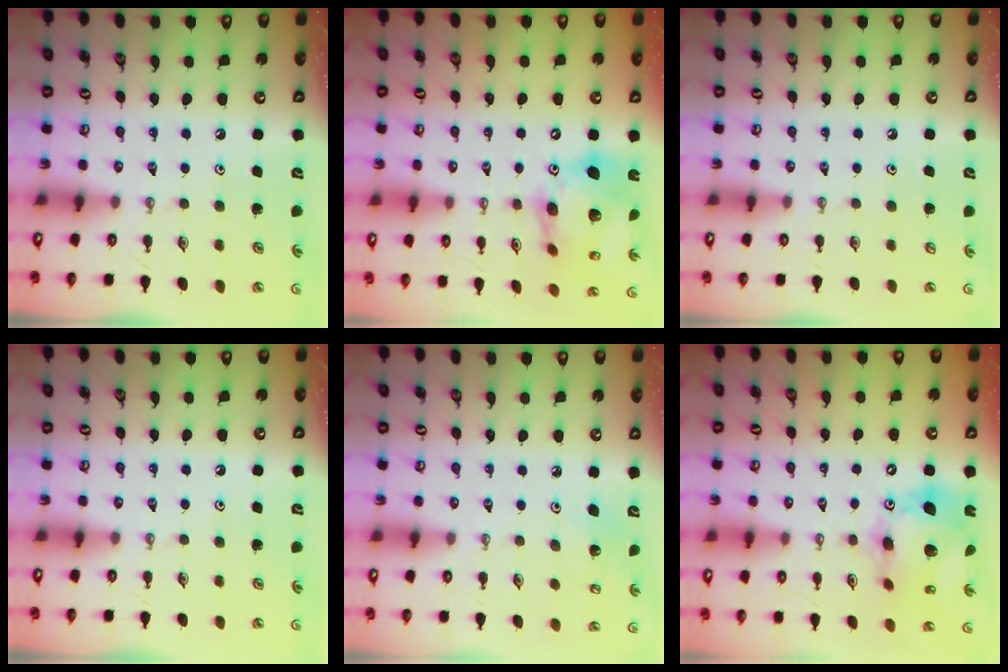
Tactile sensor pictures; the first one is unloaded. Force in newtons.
{"total": 19.7, "press": 19.6, "slide": 2.3}
{"total": 1.0, "press": 0.2, "slide": 1.0}
{"total": 0.0}
{"total": 3.0, "press": 2.6, "slide": 1.5}
{"total": 17.0, "press": 16.9, "slide": 1.9}